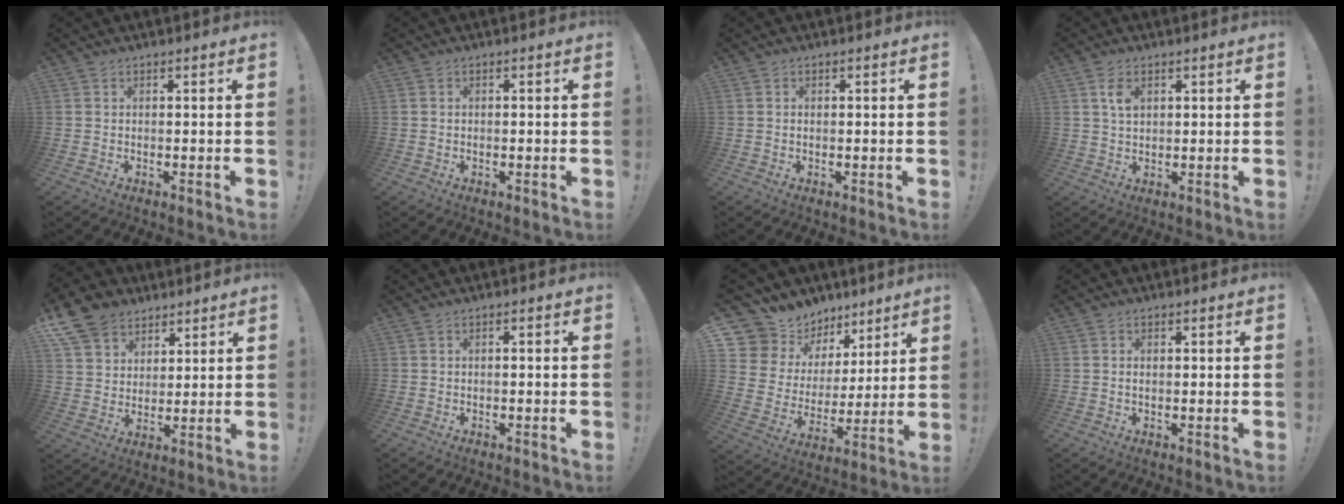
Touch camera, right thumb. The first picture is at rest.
{"total": 0.8, "force": [-0.6, 0.0, 0.5], "torque": [-0.009, 0.000, -0.011]}
{"total": 0.6, "force": [-0.2, 0.1, 0.5], "torque": [-0.012, 0.001, -0.004]}
{"total": 4.7, "force": [2.0, 2.8, 3.3], "torque": [-0.057, -0.001, 0.035]}
{"total": 11.6, "force": [7.5, 8.3, 3.1], "torque": [-0.046, -0.053, 0.149]}
{"total": 1.1, "force": [-0.8, -0.2, 0.6], "torque": [-0.012, 0.000, -0.015]}
{"total": 11.2, "force": [8.8, 6.8, 1.1], "torque": [-0.039, -0.084, 0.174]}
{"total": 1.0, "force": [0.0, 0.4, 0.9], "torque": [-0.020, 0.003, -0.001]}